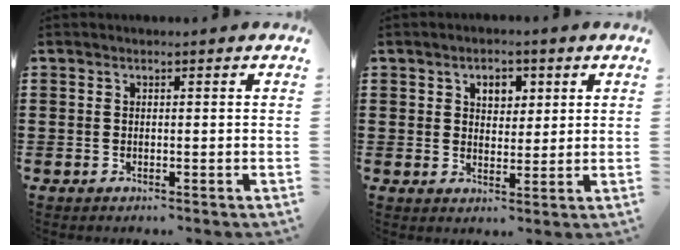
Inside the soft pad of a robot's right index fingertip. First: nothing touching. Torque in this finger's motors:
{"motor_torque": [0.05, -0.03, 0.28, 0.02]}